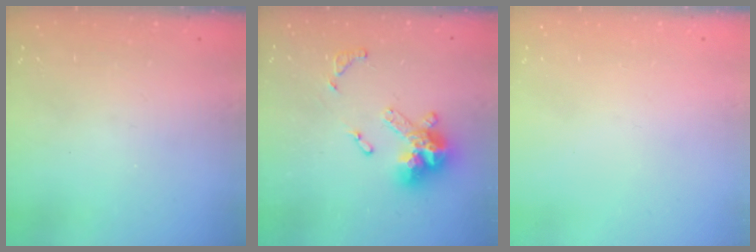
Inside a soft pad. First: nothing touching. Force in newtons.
{"total": 14.7, "press": 14.6, "slide": 1.6}
{"total": 0.0}